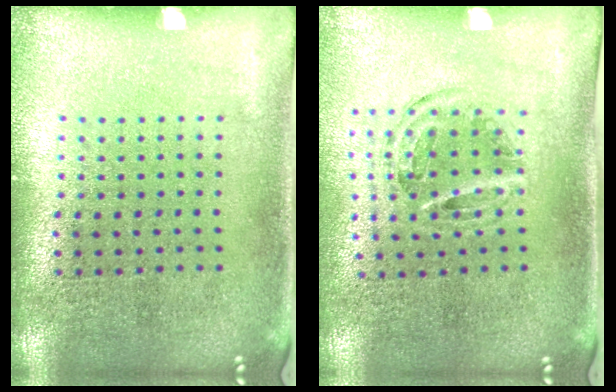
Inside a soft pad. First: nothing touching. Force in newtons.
{"total": 1.1, "press": 1.0, "slide": 0.2}